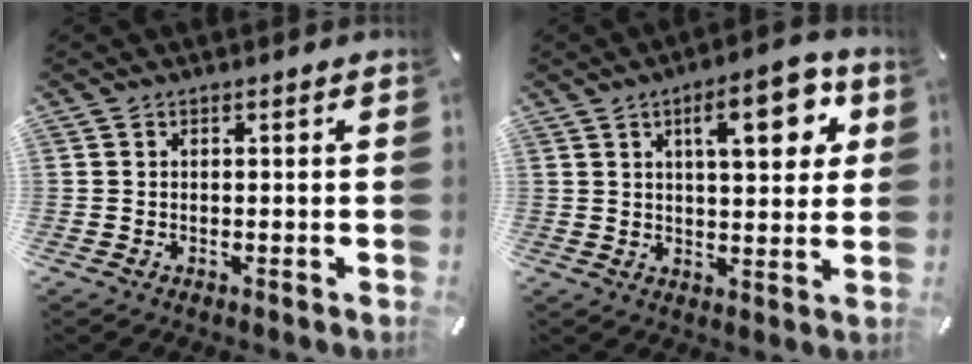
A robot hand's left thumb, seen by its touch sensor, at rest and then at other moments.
{"total": 12.3, "force": [5.1, 4.8, 10.2], "torque": [-0.138, -0.013, 0.077]}